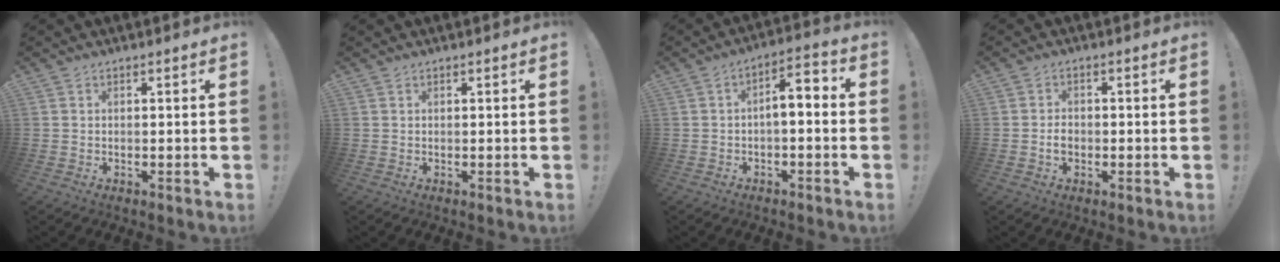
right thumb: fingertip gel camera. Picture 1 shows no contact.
{"total": 0.0}
{"total": 5.6, "force": [-1.3, 2.1, 5.0], "torque": [-0.077, 0.002, -0.026]}
{"total": 2.6, "force": [-1.0, 2.0, 1.4], "torque": [-0.021, 0.008, -0.016]}